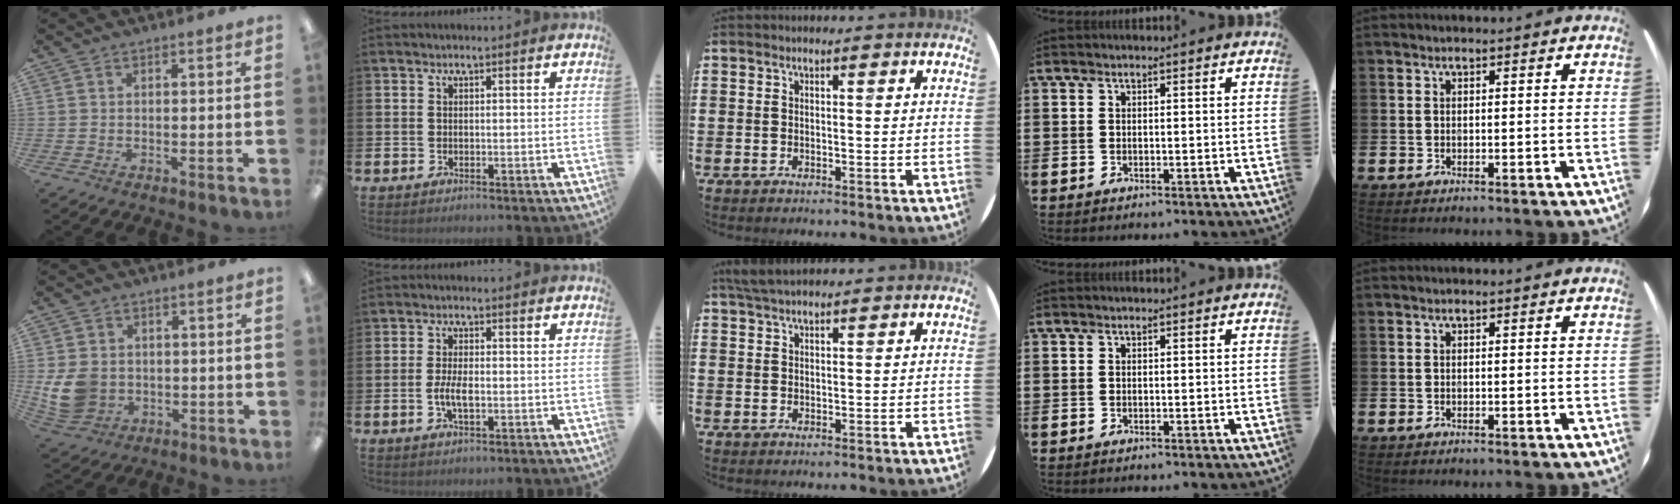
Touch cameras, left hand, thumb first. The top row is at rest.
{"thumb": {"total": 9.3, "force": [-0.6, 8.1, 4.6], "torque": [-0.102, 0.013, -0.007]}, "index": {"total": 3.2, "force": [-0.7, 1.3, 2.9], "torque": [-0.052, 0.003, -0.013]}, "middle": {"total": 2.5, "force": [2.2, 0.4, 1.2], "torque": [-0.028, 0.005, 0.042]}}